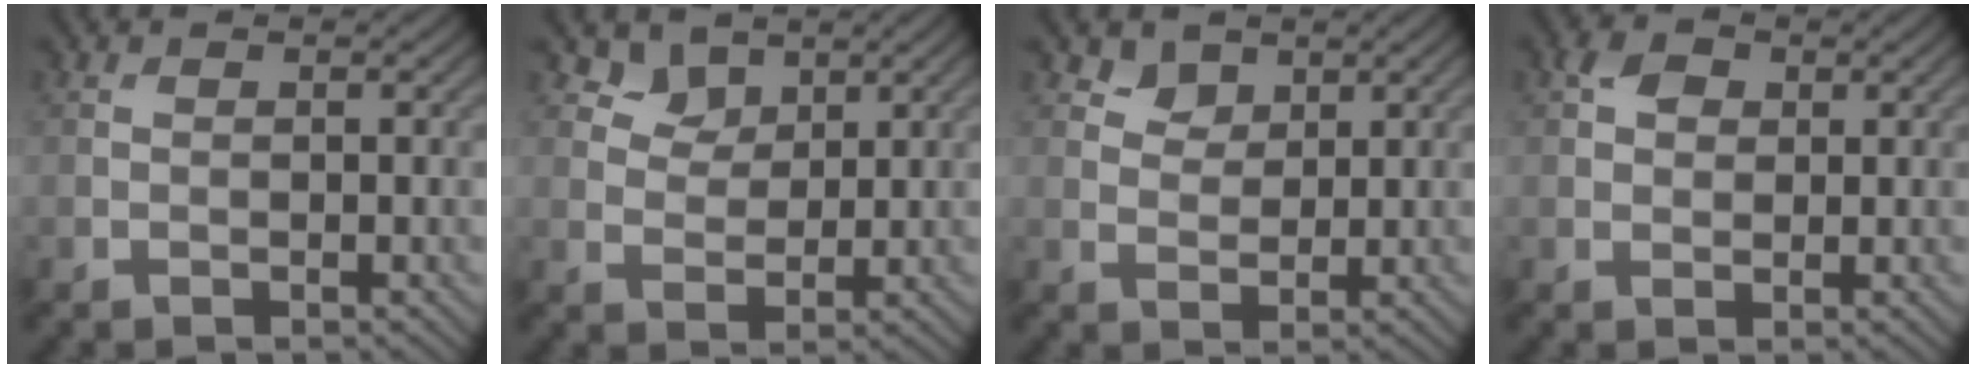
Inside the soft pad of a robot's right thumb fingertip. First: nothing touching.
{"total": 3.6, "force": [2.7, 2.2, 1.1], "torque": [-0.029, -0.009, 0.054]}
{"total": 2.6, "force": [1.9, 1.6, 0.7], "torque": [-0.016, -0.007, 0.035]}
{"total": 2.6, "force": [1.1, 2.0, 1.4], "torque": [-0.027, 0.004, 0.014]}